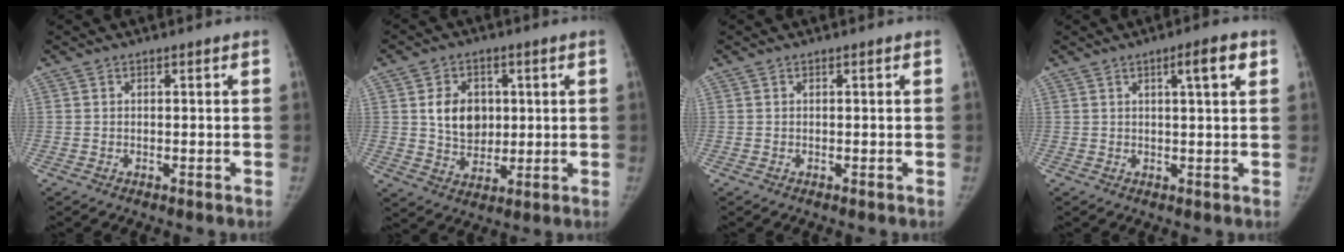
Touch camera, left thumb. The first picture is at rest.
{"total": 9.1, "force": [1.8, 7.2, 5.3], "torque": [-0.047, -0.008, 0.036]}
{"total": 0.0}
{"total": 4.7, "force": [2.1, 0.6, 4.2], "torque": [-0.056, 0.000, 0.029]}